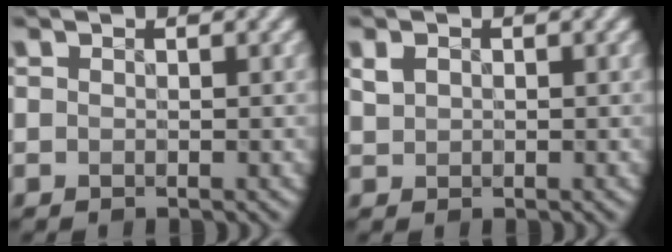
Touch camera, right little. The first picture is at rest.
{"total": 0.6, "force": [-0.1, 0.5, 0.2], "torque": [-0.012, -0.002, 0.007]}